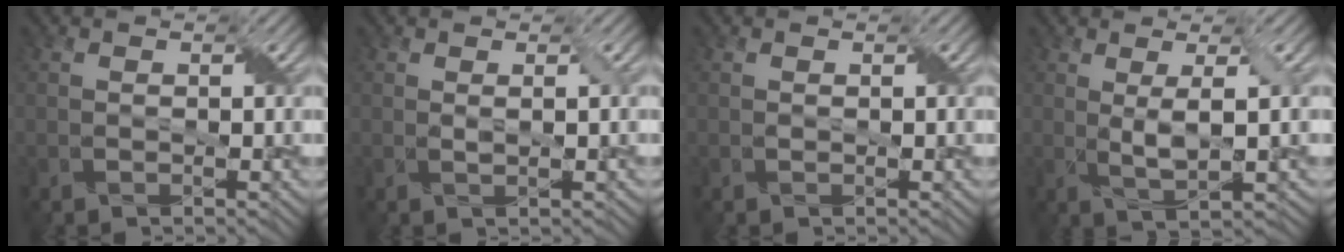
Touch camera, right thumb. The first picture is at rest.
{"total": 1.0, "force": [0.4, 0.0, 0.9], "torque": [-0.024, 0.003, 0.004]}
{"total": 0.0}
{"total": 4.1, "force": [0.7, 0.6, 4.0], "torque": [-0.088, 0.002, 0.017]}